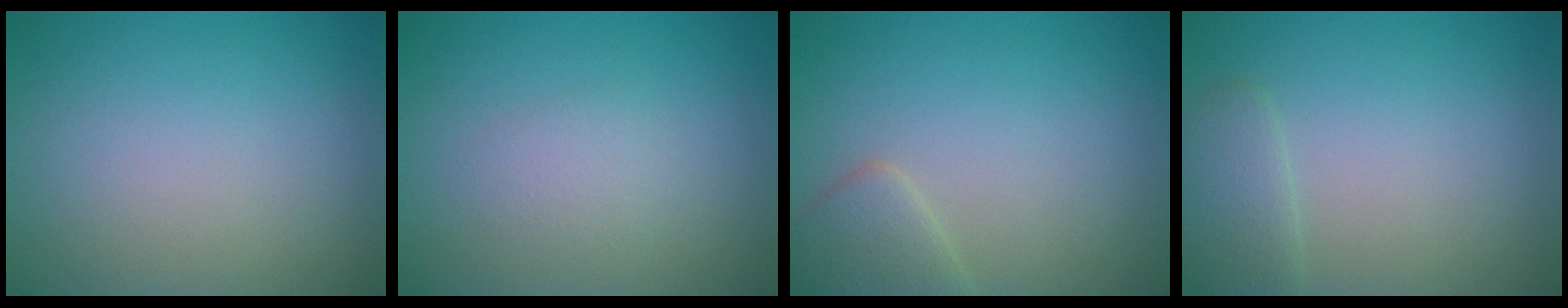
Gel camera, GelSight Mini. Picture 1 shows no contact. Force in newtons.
{"total": 1.6, "press": 1.6, "slide": 0.1}
{"total": 2.6, "press": 2.6, "slide": 0.1}
{"total": 2.1, "press": 2.0, "slide": 0.1}